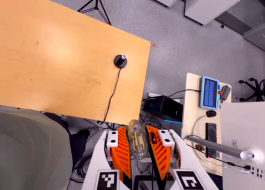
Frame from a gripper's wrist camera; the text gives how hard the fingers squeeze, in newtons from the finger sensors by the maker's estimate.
{"total": 19.6, "left": 21.7, "right": 17.5}